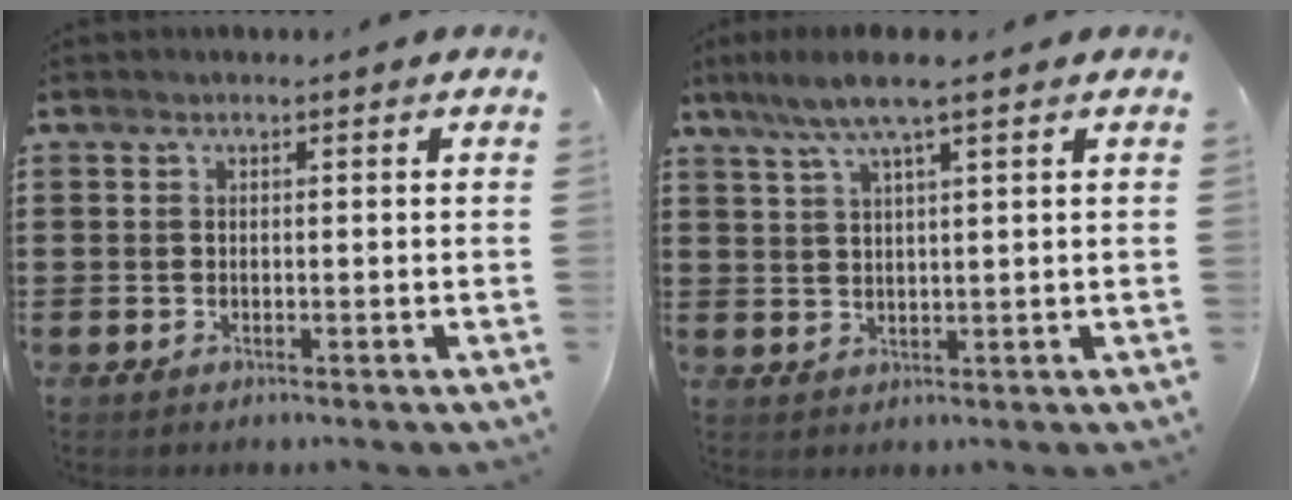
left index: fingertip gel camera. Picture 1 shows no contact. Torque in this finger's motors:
{"motor_torque": [0.51, -0.50, 0.60, 0.20]}